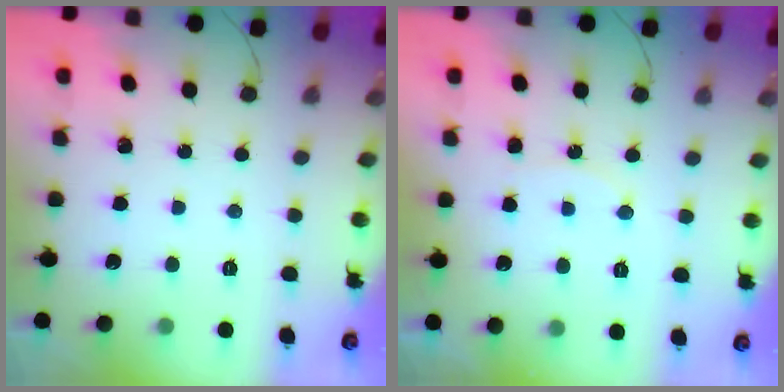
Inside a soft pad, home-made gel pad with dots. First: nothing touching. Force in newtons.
{"total": 6.0, "press": 5.7, "slide": 1.9}